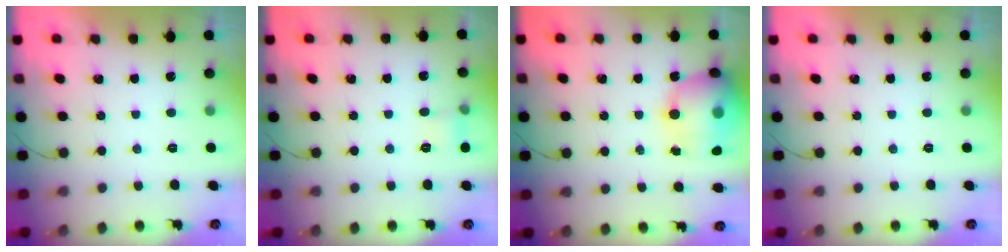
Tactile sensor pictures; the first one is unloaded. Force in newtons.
{"total": 5.4, "press": 5.1, "slide": 1.8}
{"total": 20.0, "press": 19.5, "slide": 4.2}
{"total": 0.0}